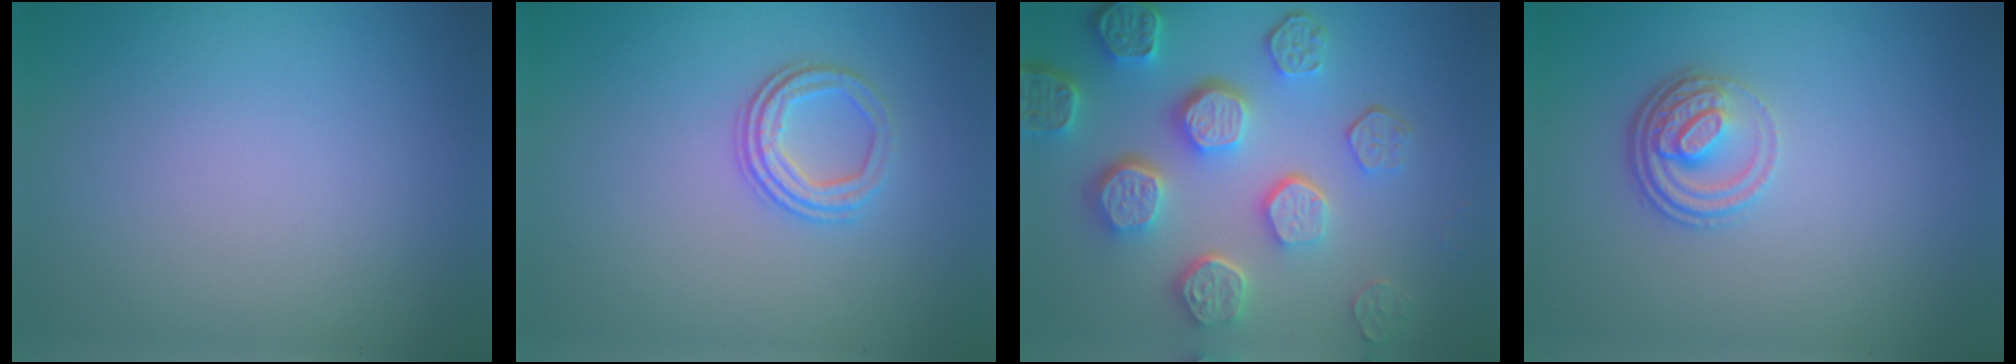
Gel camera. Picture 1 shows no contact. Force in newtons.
{"total": 2.9, "press": 2.3, "slide": 1.7}
{"total": 8.3, "press": 6.2, "slide": 5.5}
{"total": 3.7, "press": 2.6, "slide": 2.6}